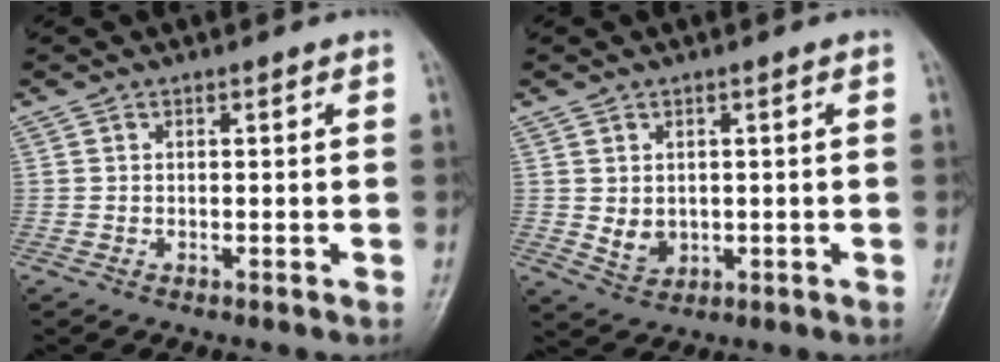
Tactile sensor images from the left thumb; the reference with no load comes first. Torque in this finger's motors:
{"motor_torque": [-0.13, -0.09, 0.34, -0.10, 0.03]}